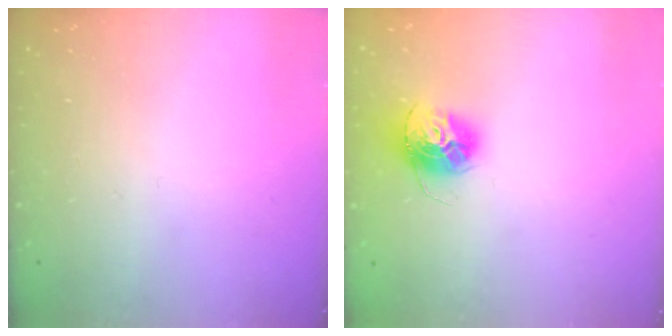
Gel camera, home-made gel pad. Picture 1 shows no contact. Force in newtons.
{"total": 13.4, "press": 13.4, "slide": 1.2}